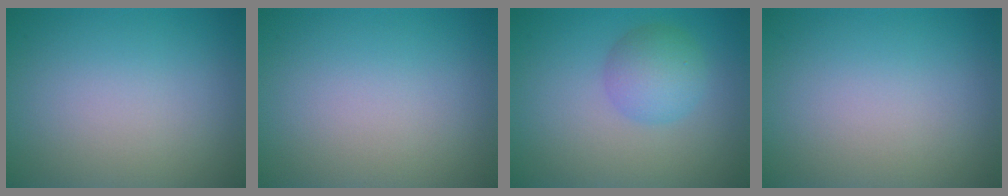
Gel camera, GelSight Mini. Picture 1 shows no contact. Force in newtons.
{"total": 0.0}
{"total": 3.4, "press": 3.4, "slide": 0.1}
{"total": 0.0}